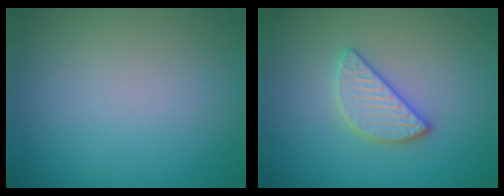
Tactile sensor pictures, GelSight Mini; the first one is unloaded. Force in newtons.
{"total": 3.0, "press": 2.8, "slide": 1.1}